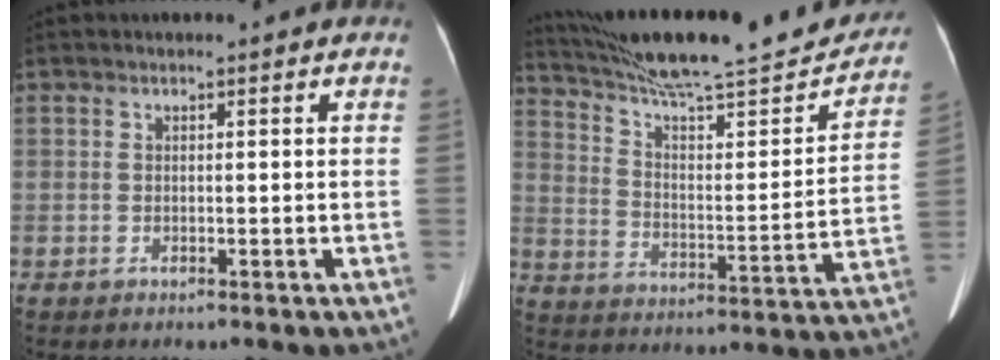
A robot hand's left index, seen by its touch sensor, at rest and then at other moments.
{"total": 27.1, "force": [24.2, 3.2, 11.8], "torque": [-0.189, -0.030, 0.338]}